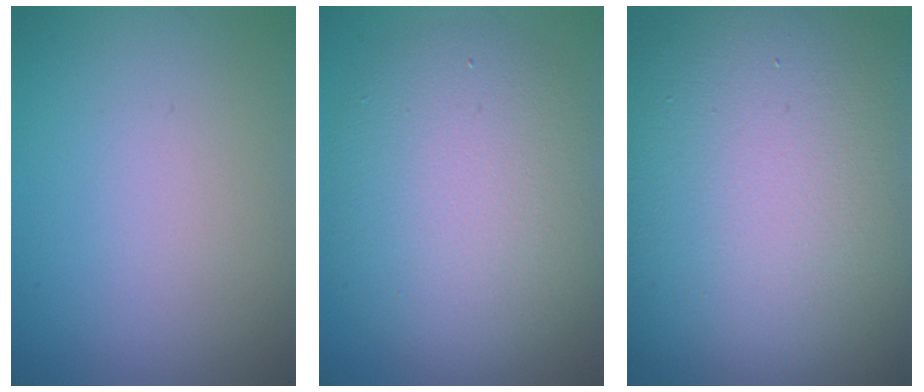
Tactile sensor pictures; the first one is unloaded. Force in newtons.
{"total": 8.5, "press": 8.5, "slide": 0.5}
{"total": 18.1, "press": 18.1, "slide": 1.5}